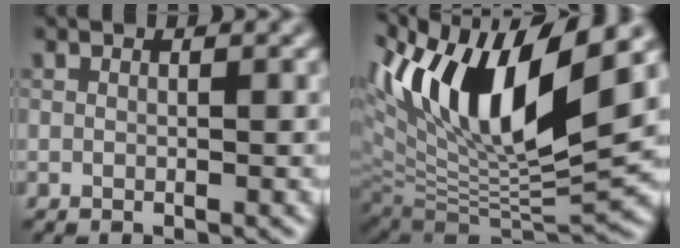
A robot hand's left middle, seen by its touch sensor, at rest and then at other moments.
{"total": 14.1, "force": [5.4, 4.7, 12.2], "torque": [-0.211, 0.001, 0.097]}